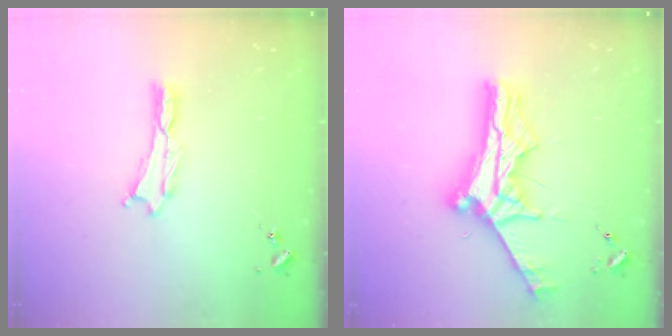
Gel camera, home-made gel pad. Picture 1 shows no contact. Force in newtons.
{"total": 11.4, "press": 11.4, "slide": 1.1}